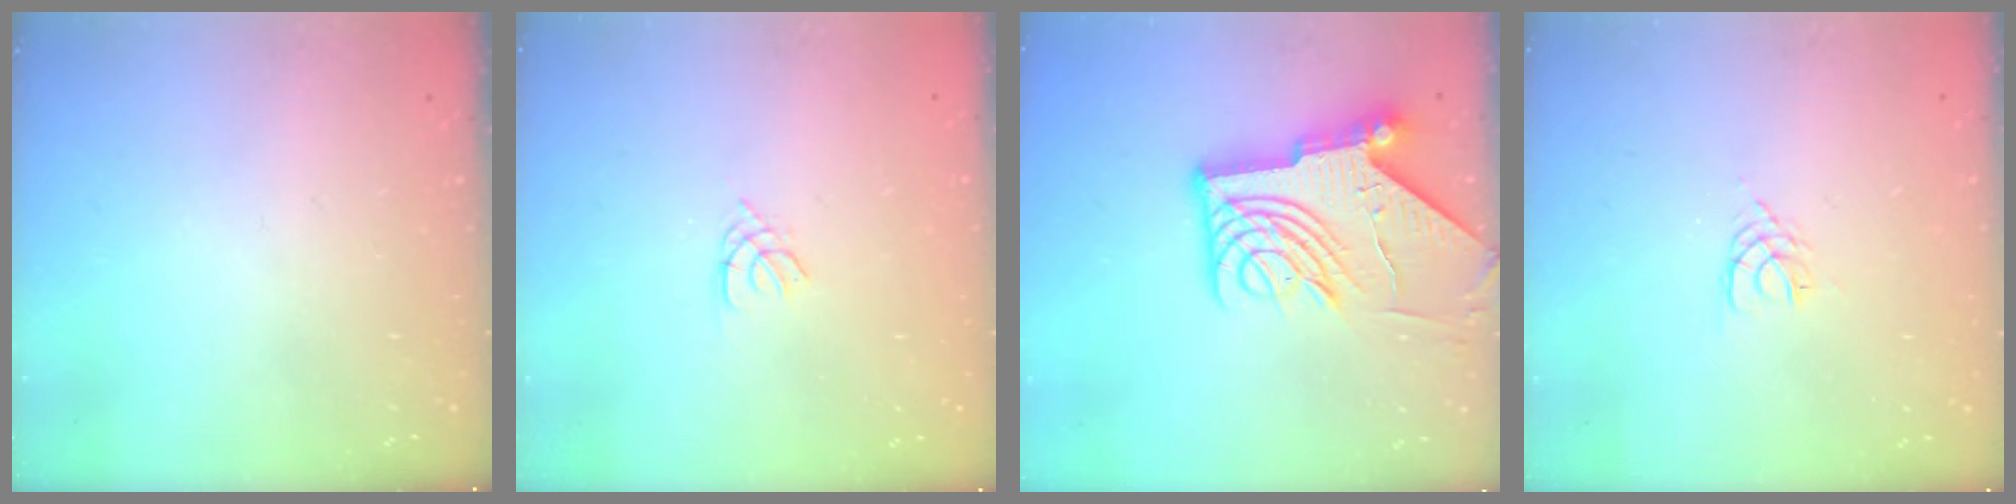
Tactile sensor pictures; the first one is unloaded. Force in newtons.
{"total": 1.4, "press": 1.4, "slide": 0.3}
{"total": 15.2, "press": 15.1, "slide": 1.5}
{"total": 2.0, "press": 1.9, "slide": 0.3}